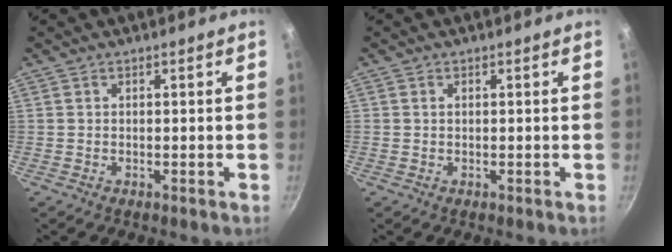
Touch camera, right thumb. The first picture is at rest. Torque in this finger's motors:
{"motor_torque": [-0.19, -0.69, 0.33, -0.02, 0.01]}